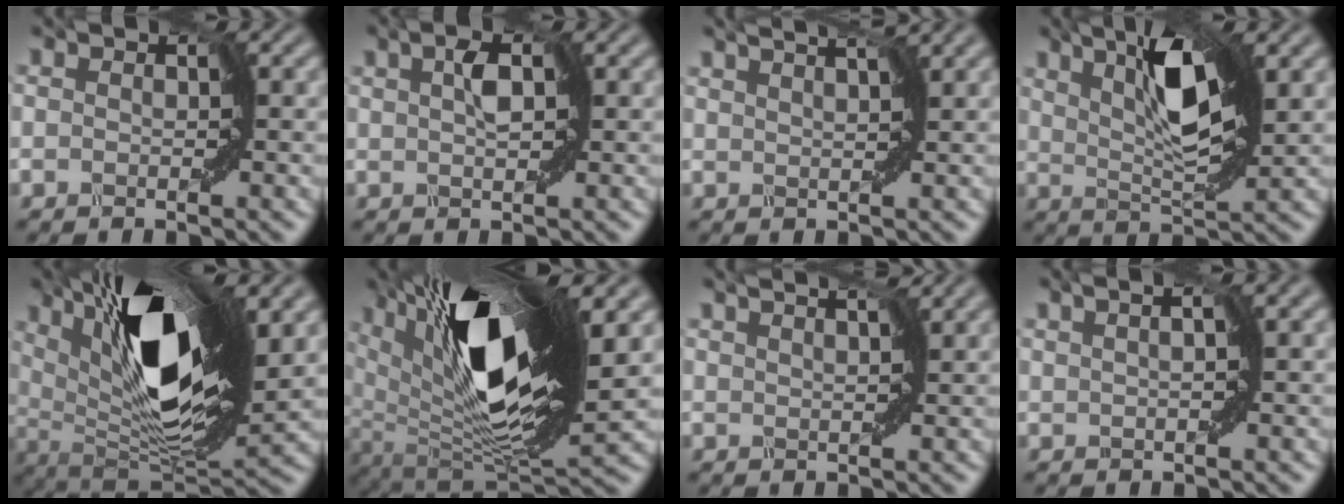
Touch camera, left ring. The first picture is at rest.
{"total": 1.6, "force": [0.9, 0.2, 1.3], "torque": [-0.031, 0.000, 0.021]}
{"total": 2.2, "force": [1.9, -0.4, 1.1], "torque": [-0.027, 0.005, 0.028]}
{"total": 5.1, "force": [2.9, 0.2, 4.2], "torque": [-0.080, -0.001, 0.059]}
{"total": 11.8, "force": [5.2, 3.3, 10.1], "torque": [-0.165, -0.006, 0.094]}
{"total": 13.2, "force": [5.5, 3.8, 11.4], "torque": [-0.205, -0.006, 0.103]}
{"total": 1.6, "force": [1.5, -0.3, 0.6], "torque": [-0.023, 0.002, 0.023]}
{"total": 0.9, "force": [0.4, -0.8, 0.2], "torque": [-0.014, -0.004, 0.016]}